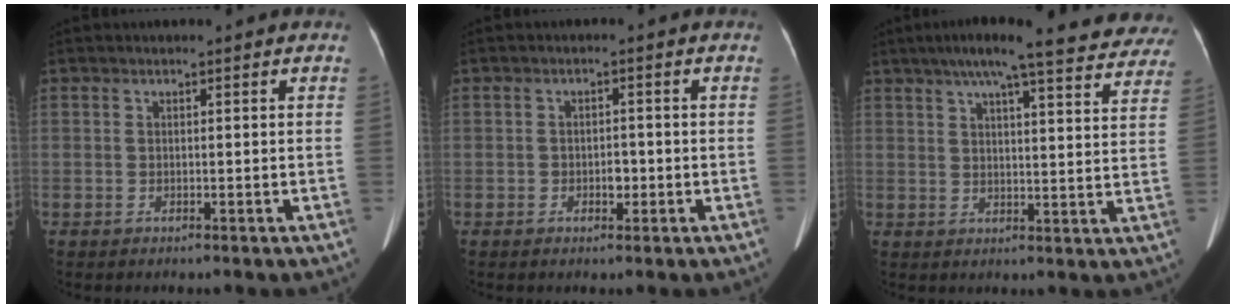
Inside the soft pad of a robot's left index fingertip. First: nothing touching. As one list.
[{"total": 2.1, "force": [-0.7, 1.2, 1.5], "torque": [-0.021, 0.004, -0.007]}, {"total": 23.7, "force": [19.6, 3.9, 12.7], "torque": [-0.185, 0.021, 0.236]}]